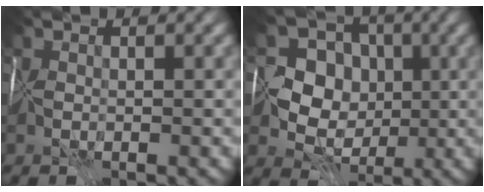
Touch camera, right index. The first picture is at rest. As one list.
[{"total": 6.4, "force": [0.2, 5.8, 2.9], "torque": [-0.025, 0.005, -0.012]}]